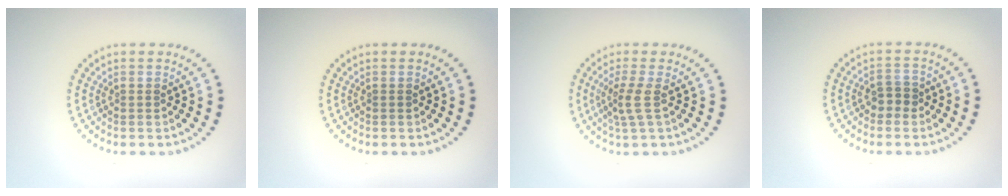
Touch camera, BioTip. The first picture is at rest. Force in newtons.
{"total": 0.0}
{"total": 2.2, "press": 1.6, "slide": 1.5}
{"total": 1.7, "press": 1.6, "slide": 0.5}